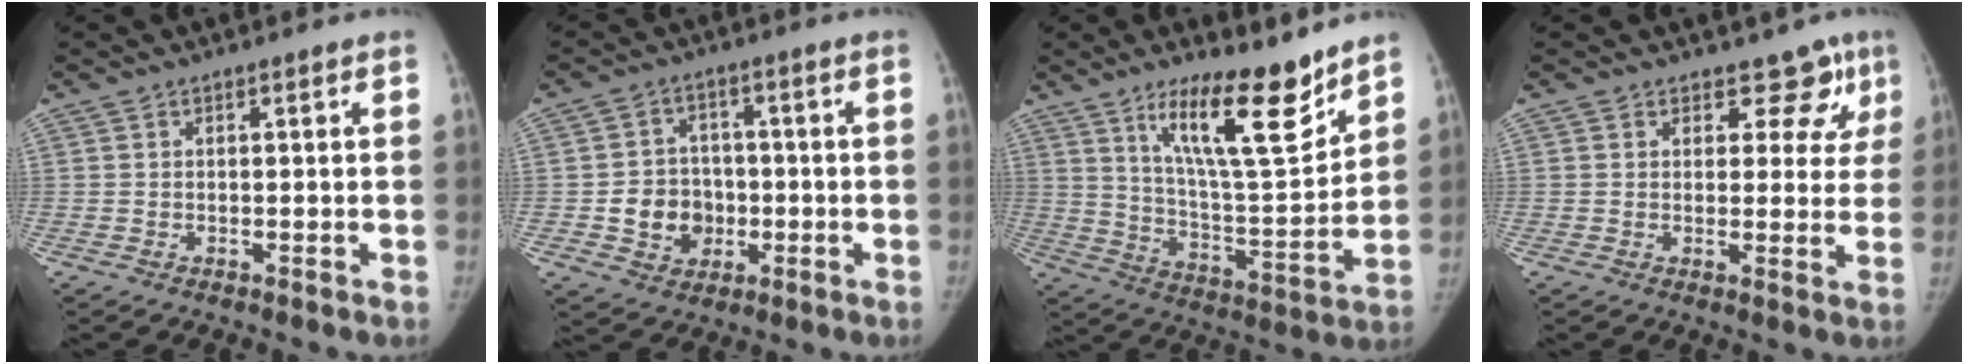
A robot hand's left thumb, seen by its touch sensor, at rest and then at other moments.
{"total": 8.7, "force": [-1.7, 7.6, 3.9], "torque": [-0.022, 0.014, -0.024]}
{"total": 17.2, "force": [11.6, 4.1, 12.0], "torque": [-0.166, -0.084, 0.204]}
{"total": 6.7, "force": [4.8, 4.4, 1.4], "torque": [0.027, -0.023, 0.044]}